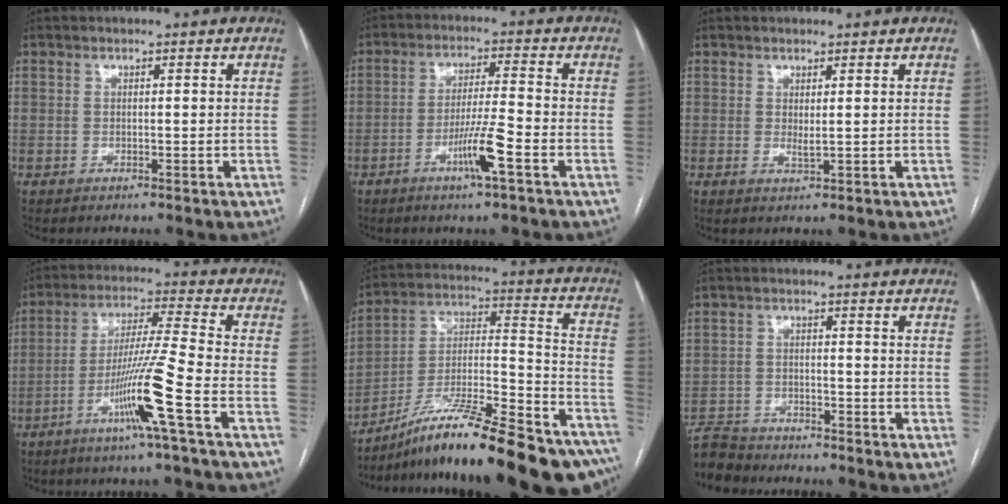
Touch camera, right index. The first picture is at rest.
{"total": 6.7, "force": [-3.3, -0.4, 5.8], "torque": [-0.110, -0.004, -0.060]}
{"total": 1.0, "force": [0.4, 0.3, 0.8], "torque": [-0.017, -0.005, 0.009]}
{"total": 11.2, "force": [-5.0, -2.0, 9.9], "torque": [-0.186, -0.010, -0.096]}
{"total": 28.1, "force": [-22.6, 3.1, 16.3], "torque": [-0.191, 0.014, -0.350]}
{"total": 5.7, "force": [-5.5, 1.4, -0.3], "torque": [0.008, -0.007, -0.104]}